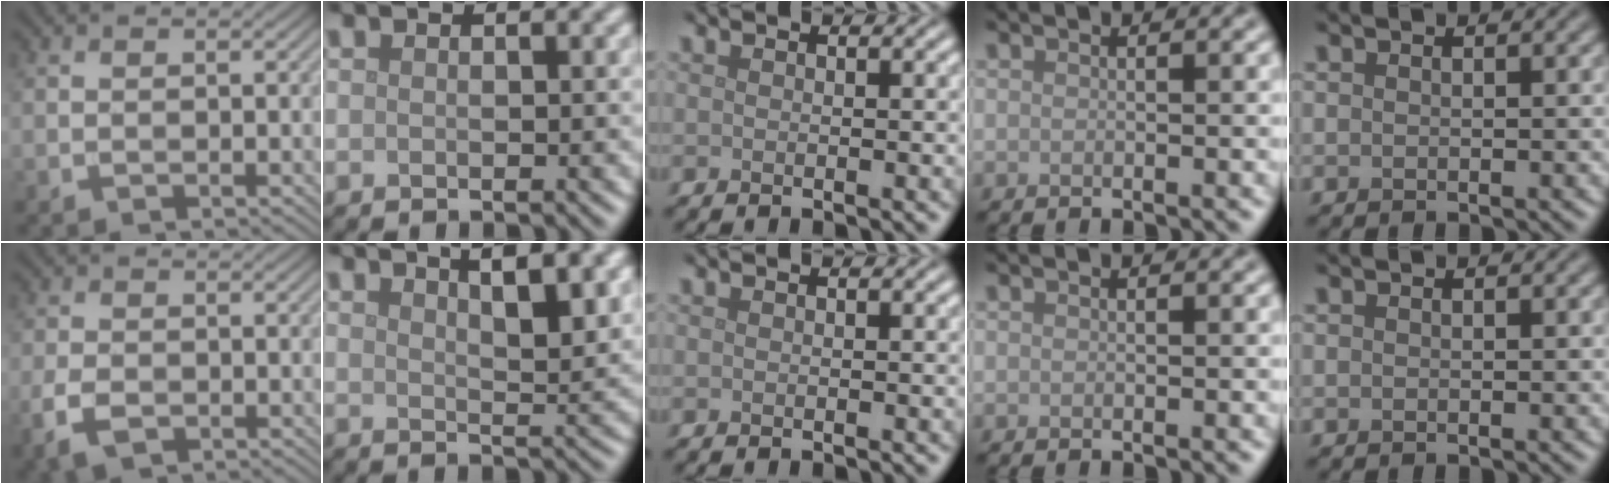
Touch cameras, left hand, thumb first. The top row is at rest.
{"thumb": {"total": 3.8, "force": [-1.5, 2.3, 2.6], "torque": [-0.067, -0.009, -0.033]}, "index": {"total": 5.0, "force": [2.8, 1.6, 3.9], "torque": [-0.042, 0.005, 0.037]}}